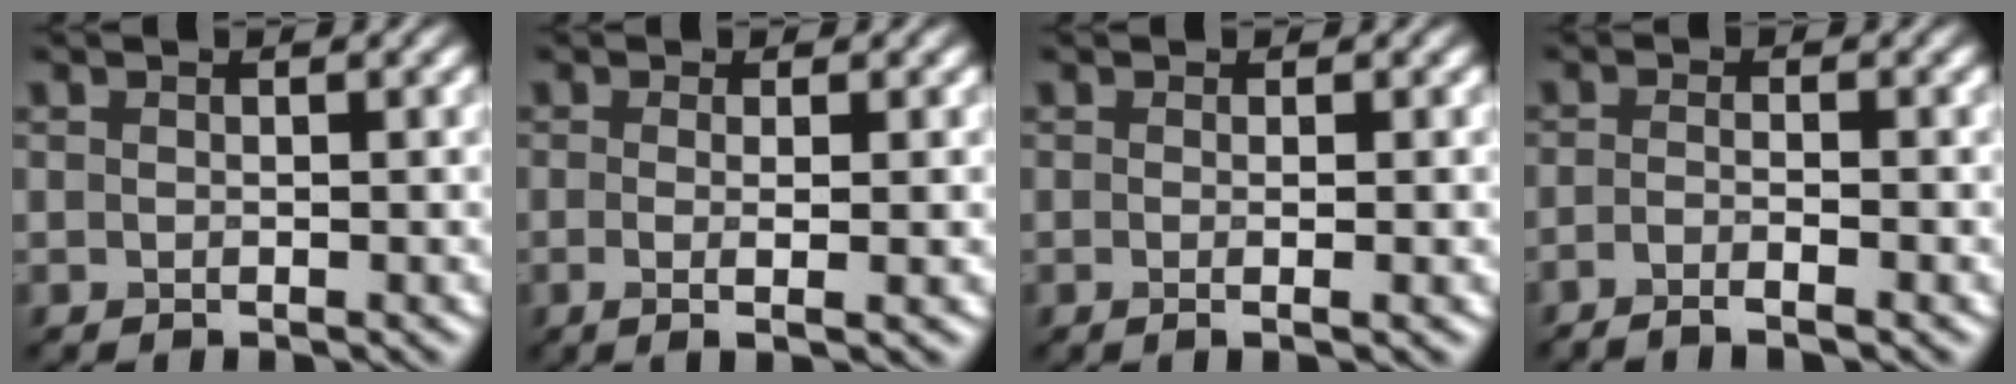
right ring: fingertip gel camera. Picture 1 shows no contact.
{"total": 3.2, "force": [-0.2, 1.0, 3.0], "torque": [-0.043, -0.004, -0.010]}
{"total": 2.2, "force": [-0.1, 0.8, 2.1], "torque": [-0.020, -0.005, -0.017]}
{"total": 2.8, "force": [-1.7, 0.6, 2.1], "torque": [-0.035, -0.006, -0.036]}